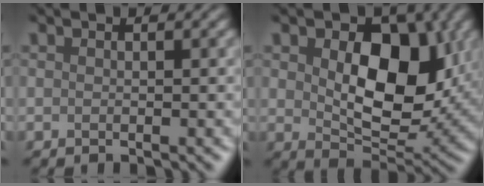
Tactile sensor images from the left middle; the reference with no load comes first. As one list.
[{"total": 7.4, "force": [1.1, 4.3, 5.9], "torque": [-0.124, -0.001, 0.042]}]